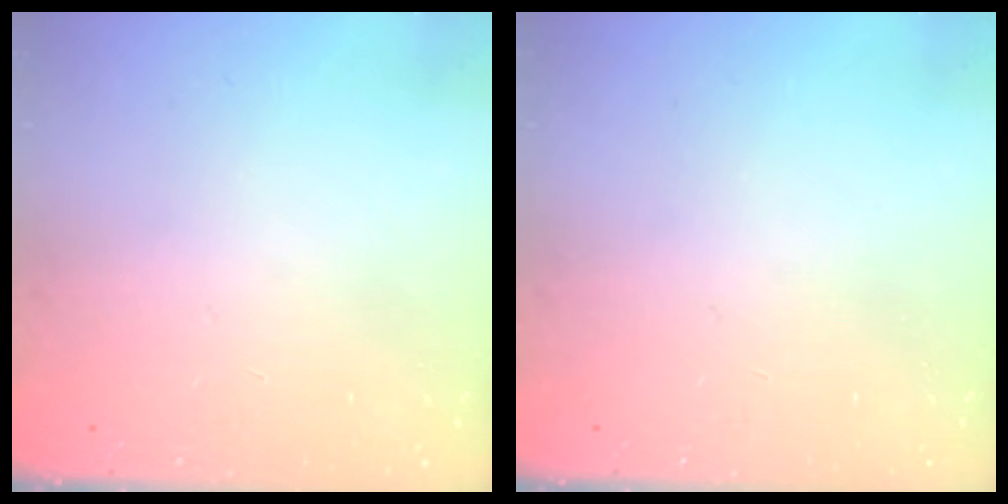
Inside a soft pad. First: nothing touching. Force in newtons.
{"total": 0.0}